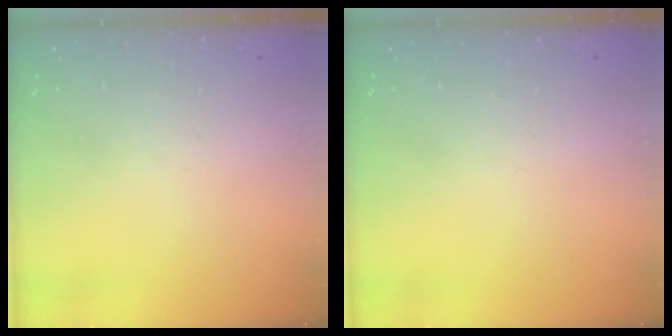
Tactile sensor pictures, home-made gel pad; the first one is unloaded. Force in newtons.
{"total": 0.0}